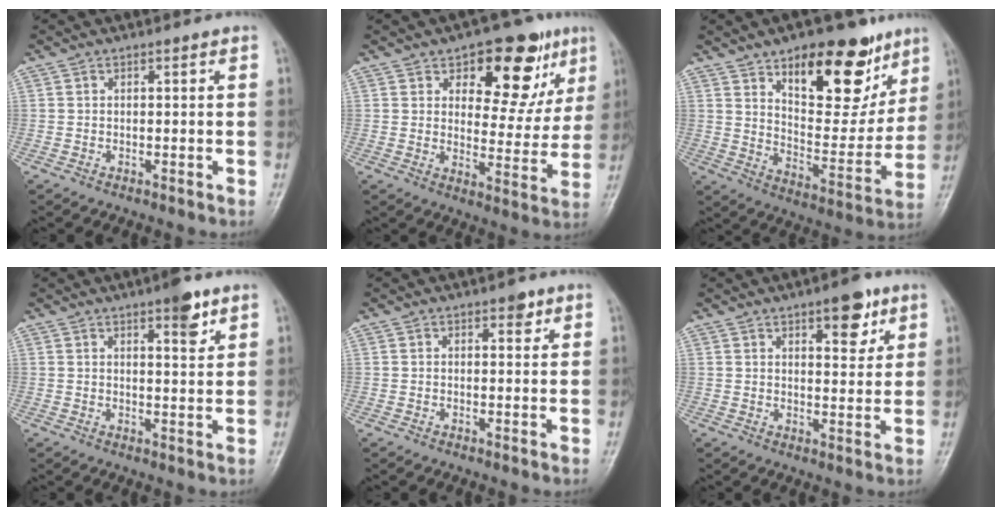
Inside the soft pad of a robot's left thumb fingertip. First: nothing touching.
{"total": 15.0, "force": [7.9, 8.0, 10.0], "torque": [-0.074, -0.030, 0.111]}
{"total": 20.9, "force": [12.0, 9.7, 14.0], "torque": [-0.142, -0.068, 0.189]}
{"total": 5.1, "force": [3.2, 1.4, 3.7], "torque": [-0.042, -0.018, 0.043]}
{"total": 2.1, "force": [1.3, 1.0, 1.2], "torque": [-0.007, -0.004, 0.015]}
{"total": 7.0, "force": [4.2, 2.9, 4.8], "torque": [-0.042, -0.024, 0.056]}